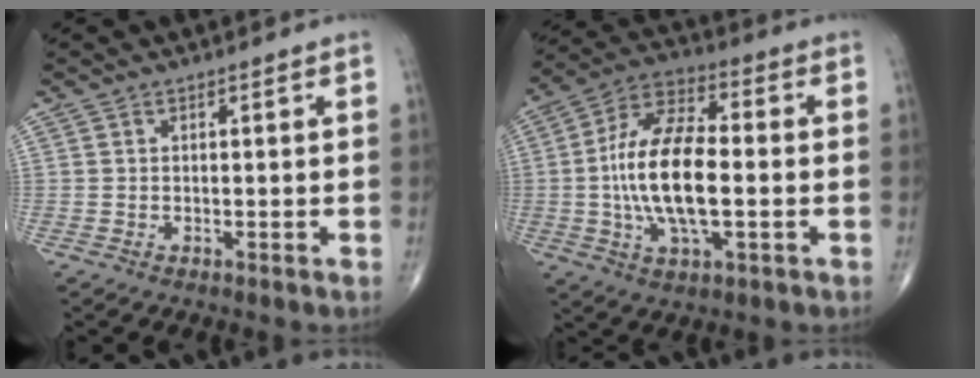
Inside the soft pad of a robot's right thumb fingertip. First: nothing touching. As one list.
[{"total": 16.8, "force": [-1.5, 7.5, 14.9], "torque": [-0.284, 0.021, -0.031]}]